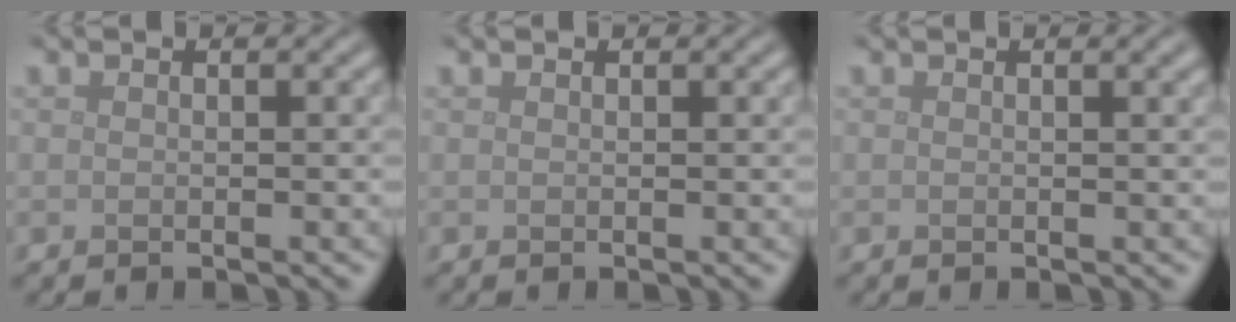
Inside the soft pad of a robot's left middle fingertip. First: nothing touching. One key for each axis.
{"total": 0.0}
{"total": 1.1, "fx": 0.6, "fy": 0.3, "fz": 0.9, "tx": -0.006, "ty": 0.005, "tz": 0.008}